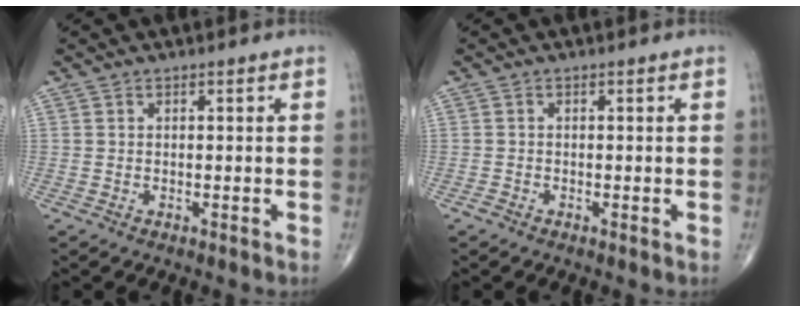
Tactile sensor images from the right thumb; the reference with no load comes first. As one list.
[{"total": 0.7, "force": [-0.4, 0.4, 0.5], "torque": [-0.008, -0.002, -0.011]}]